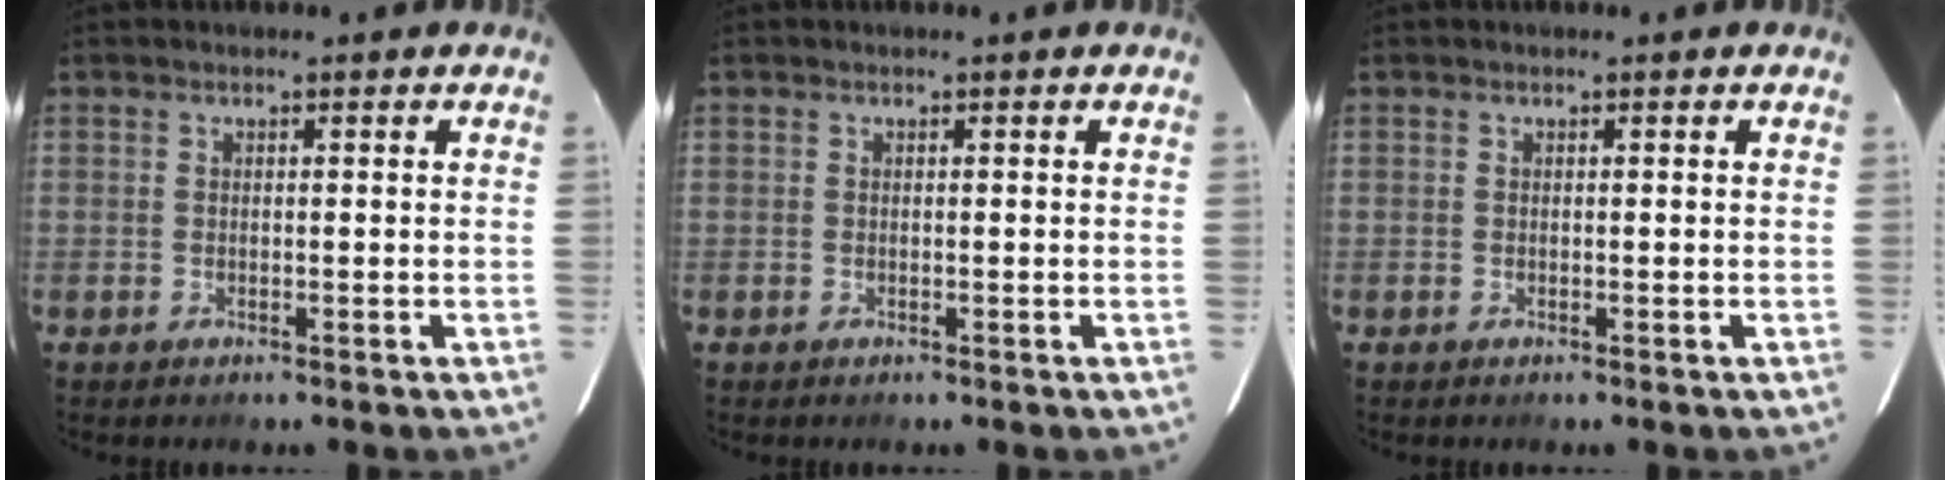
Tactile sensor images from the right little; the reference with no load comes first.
{"total": 0.0}
{"total": 0.0}